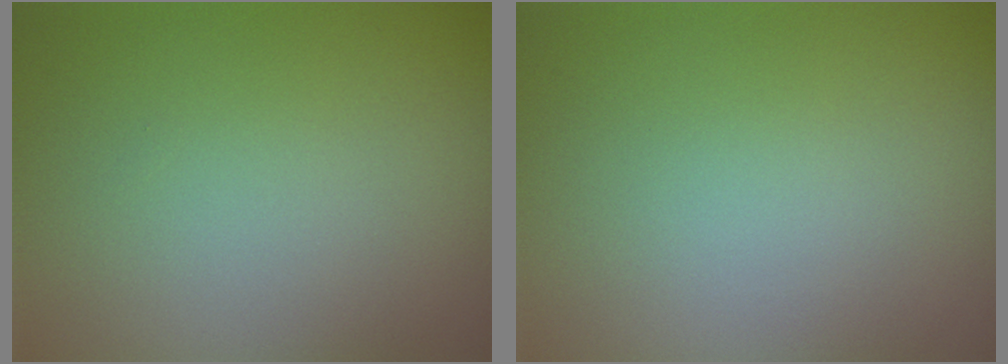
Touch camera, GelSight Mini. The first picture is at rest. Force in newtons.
{"total": 0.0}